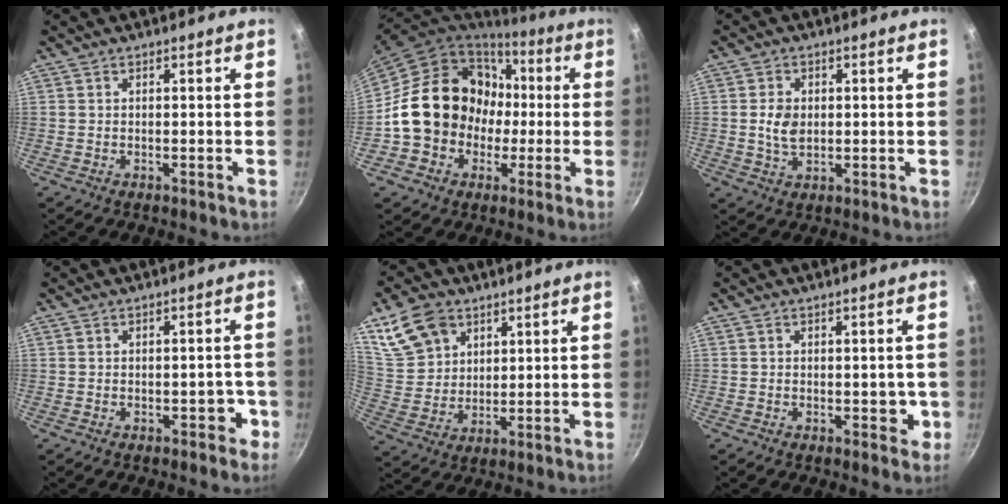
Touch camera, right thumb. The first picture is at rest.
{"total": 18.5, "force": [-0.2, 16.1, 9.1], "torque": [-0.116, 0.045, 0.005]}
{"total": 4.9, "force": [0.4, 3.5, 3.5], "torque": [-0.057, -0.004, 0.007]}
{"total": 3.2, "force": [-1.3, 2.1, 2.0], "torque": [0.007, 0.021, -0.015]}
{"total": 11.7, "force": [6.3, 8.4, 5.2], "torque": [-0.078, -0.020, 0.132]}
{"total": 3.2, "force": [-0.5, 2.1, 2.5], "torque": [-0.004, 0.004, -0.010]}